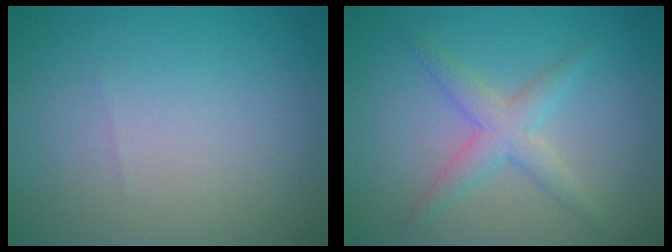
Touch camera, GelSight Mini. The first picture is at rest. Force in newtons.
{"total": 2.8, "press": 2.8, "slide": 0.1}